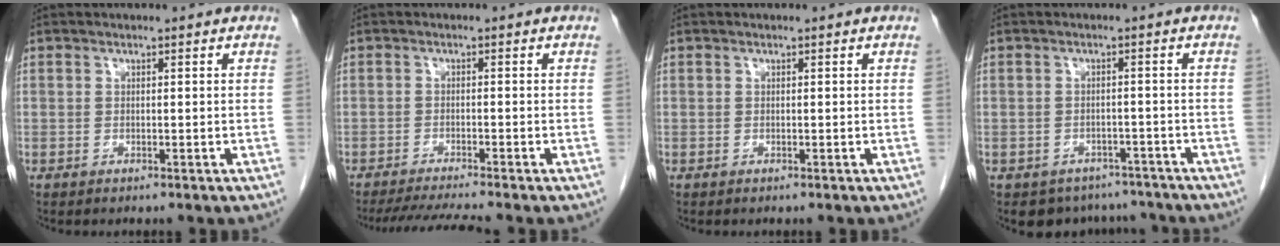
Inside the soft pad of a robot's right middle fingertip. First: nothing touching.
{"total": 5.7, "force": [-5.0, -1.4, 2.4], "torque": [-0.040, -0.020, -0.084]}
{"total": 0.0}
{"total": 6.6, "force": [-5.5, 3.5, 0.3], "torque": [0.006, 0.013, -0.066]}